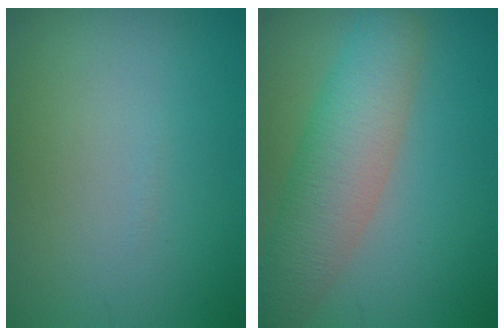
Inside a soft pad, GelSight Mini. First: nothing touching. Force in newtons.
{"total": 6.4, "press": 6.4, "slide": 0.4}